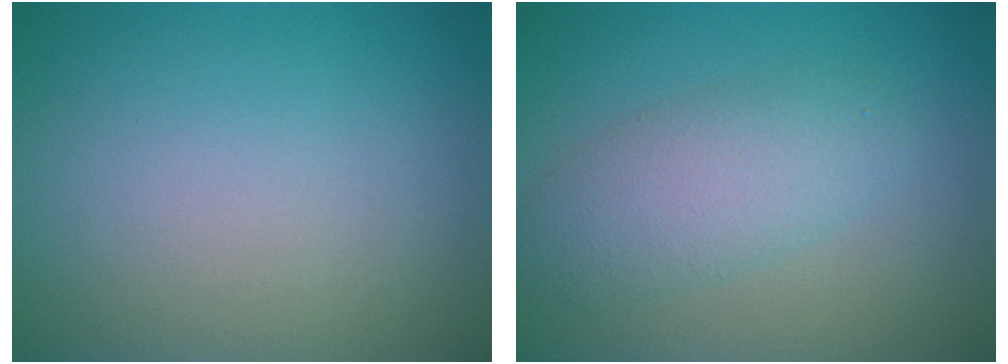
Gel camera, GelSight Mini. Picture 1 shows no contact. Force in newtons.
{"total": 4.0, "press": 4.0, "slide": 0.1}